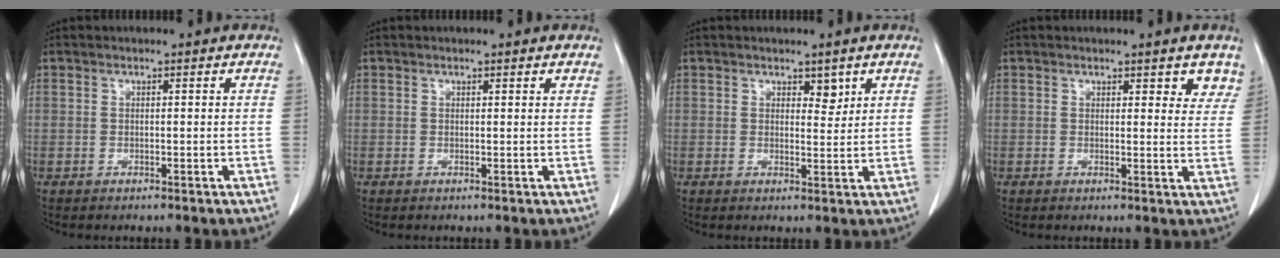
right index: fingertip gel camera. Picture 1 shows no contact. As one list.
[{"total": 0.7, "force": [0.7, 0.1, 0.2], "torque": [-0.006, -0.002, 0.005]}, {"total": 2.2, "force": [1.4, 1.2, 1.3], "torque": [-0.012, -0.007, 0.023]}, {"total": 4.3, "force": [3.3, 1.8, 2.0], "torque": [-0.002, -0.009, 0.031]}]